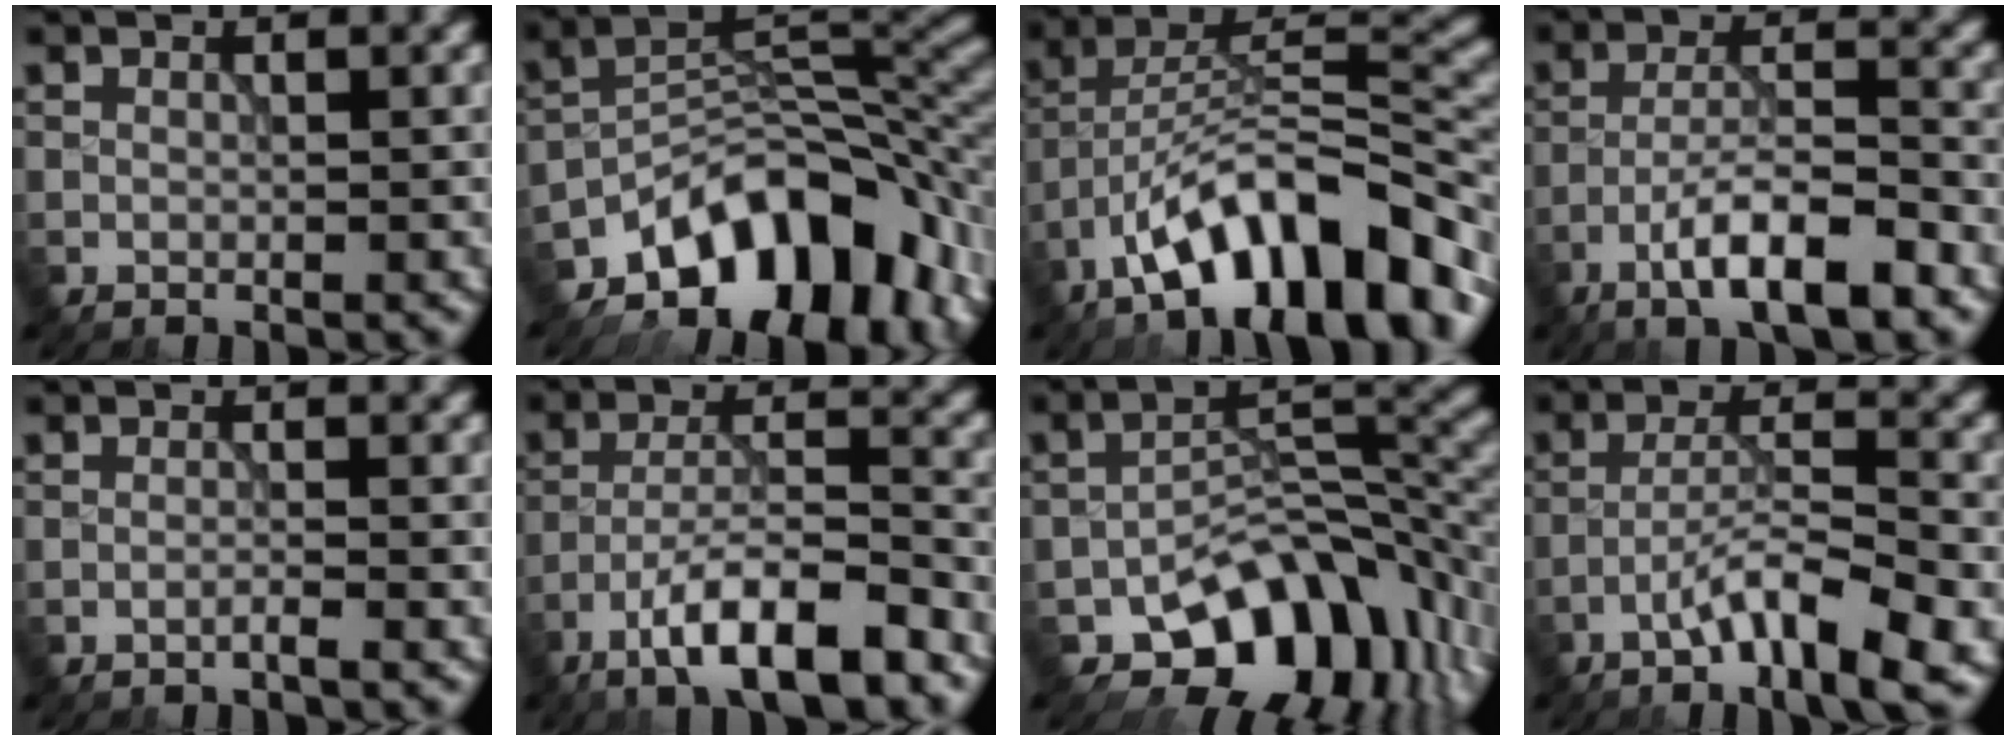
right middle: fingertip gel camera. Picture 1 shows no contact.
{"total": 11.8, "force": [-7.2, 6.0, 7.1], "torque": [-0.085, 0.002, -0.132]}
{"total": 13.6, "force": [-8.6, 4.5, 9.6], "torque": [-0.144, 0.022, -0.150]}
{"total": 7.5, "force": [-4.5, 1.7, 5.8], "torque": [-0.097, 0.008, -0.080]}
{"total": 1.0, "force": [-0.6, 0.1, 0.8], "torque": [-0.009, 0.003, -0.017]}
{"total": 9.8, "force": [-6.3, 2.6, 7.0], "torque": [-0.112, 0.007, -0.113]}
{"total": 10.5, "force": [-6.0, 5.9, 6.3], "torque": [-0.072, -0.001, -0.104]}
{"total": 6.5, "force": [-3.6, 1.2, 5.3], "torque": [-0.091, 0.010, -0.065]}